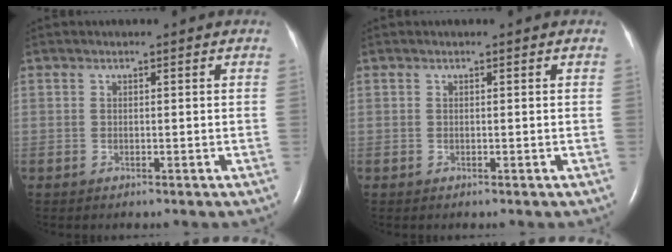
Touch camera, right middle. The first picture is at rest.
{"total": 0.0}